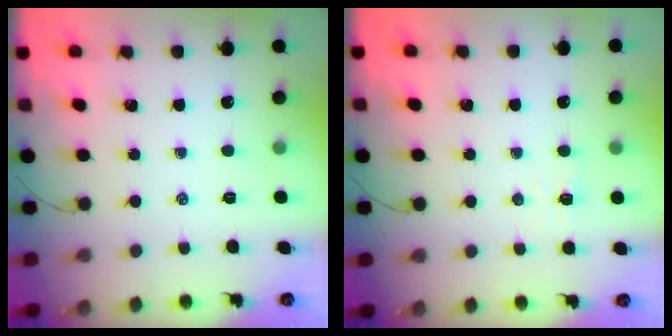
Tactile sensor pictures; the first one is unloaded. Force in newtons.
{"total": 1.6, "press": 1.6, "slide": 0.5}